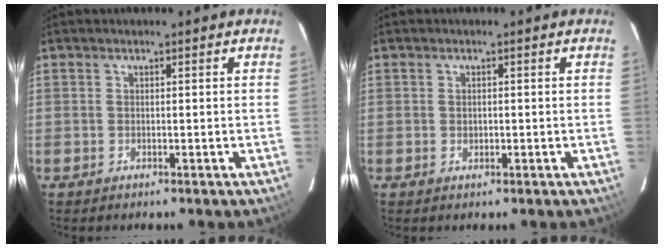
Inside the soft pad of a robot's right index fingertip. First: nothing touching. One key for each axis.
{"total": 1.0, "fx": -0.1, "fy": 0.9, "fz": 0.4, "tx": -0.007, "ty": 0.000, "tz": -0.001}